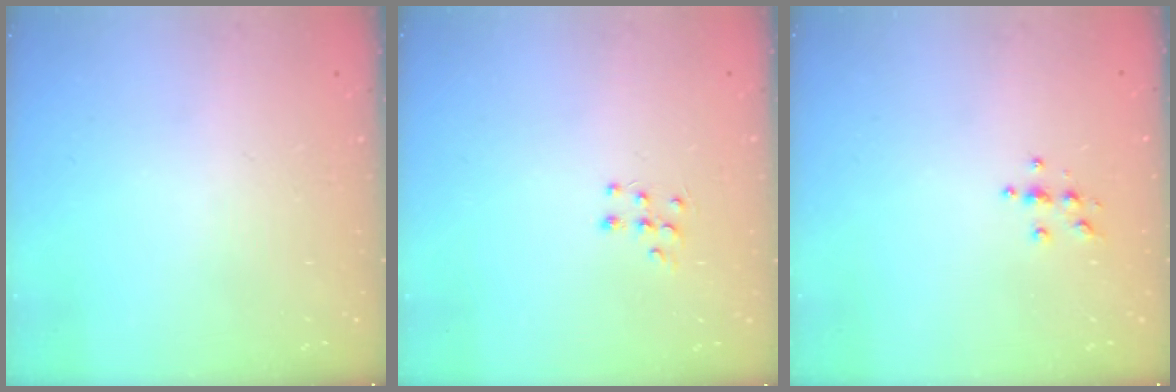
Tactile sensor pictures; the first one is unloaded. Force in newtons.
{"total": 6.4, "press": 6.3, "slide": 0.8}
{"total": 3.7, "press": 3.7, "slide": 0.4}